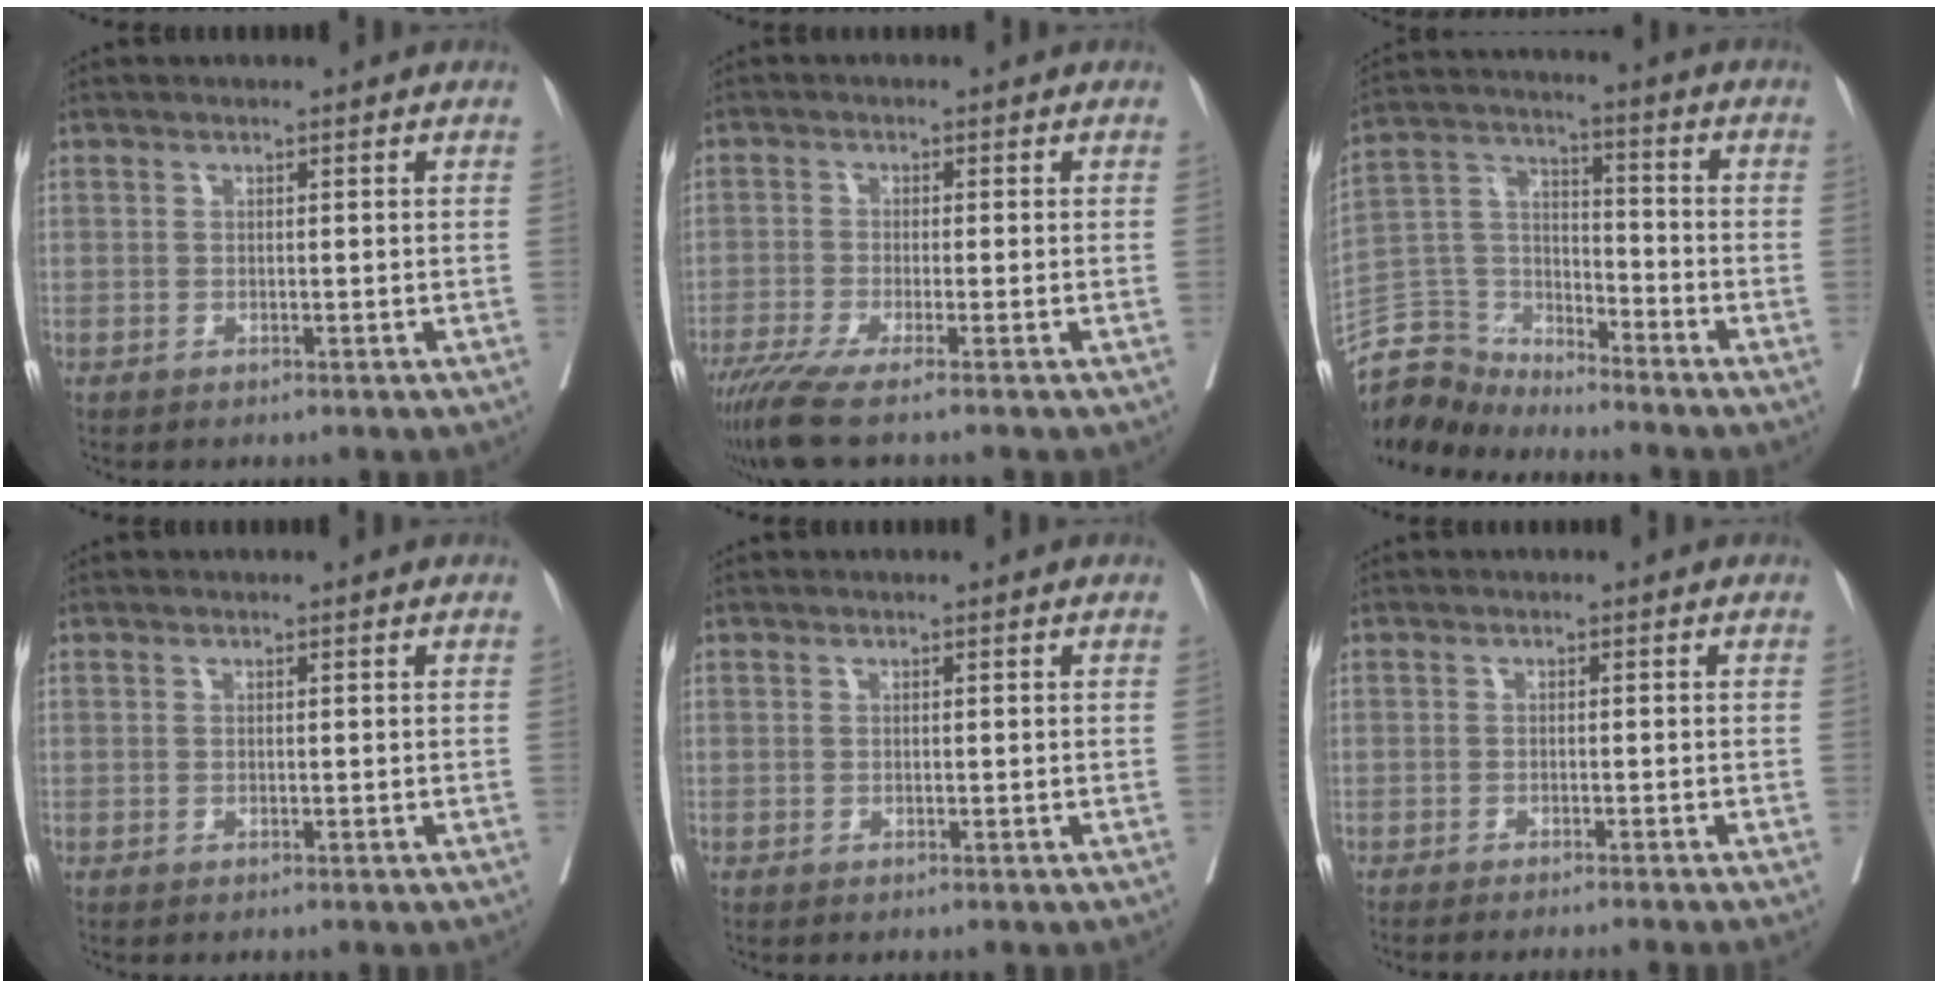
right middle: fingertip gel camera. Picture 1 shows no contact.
{"total": 7.1, "force": [-5.3, -0.5, 4.7], "torque": [-0.074, -0.021, -0.092]}
{"total": 8.3, "force": [-8.2, 1.4, -0.7], "torque": [0.011, 0.028, -0.163]}
{"total": 0.0}
{"total": 0.0}
{"total": 7.7, "force": [-6.8, -1.3, 3.3], "torque": [-0.012, -0.018, -0.089]}